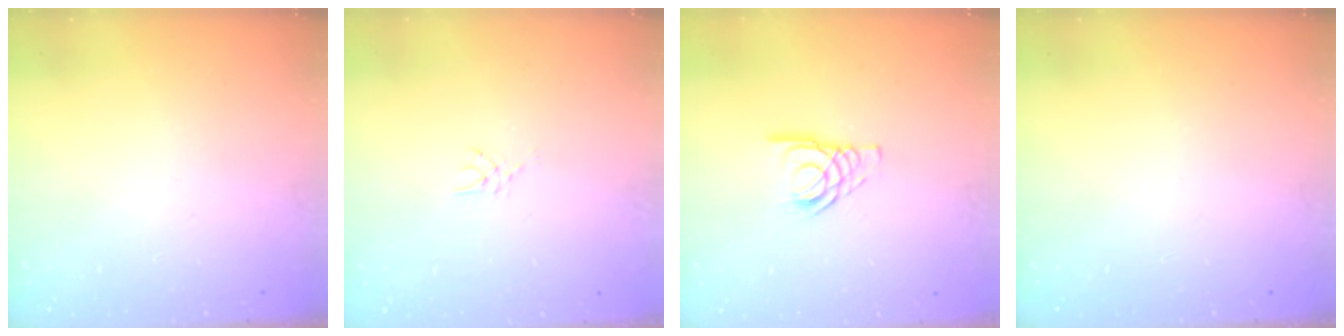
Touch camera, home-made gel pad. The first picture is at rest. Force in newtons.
{"total": 2.7, "press": 2.7, "slide": 0.4}
{"total": 6.9, "press": 6.8, "slide": 0.9}
{"total": 0.0}